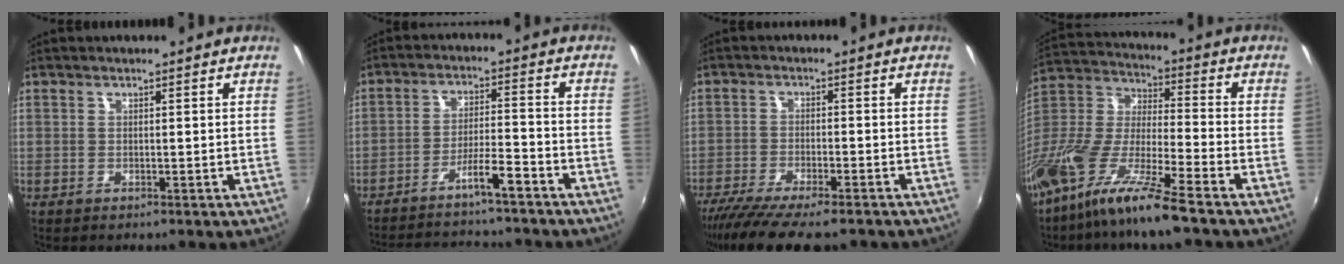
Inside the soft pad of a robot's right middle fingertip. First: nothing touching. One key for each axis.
{"total": 12.5, "fx": -11.2, "fy": 1.0, "fz": 5.4, "tx": -0.116, "ty": 0.014, "tz": -0.177}
{"total": 12.8, "fx": -10.4, "fy": 2.4, "fz": 7.1, "tx": -0.152, "ty": -0.047, "tz": -0.173}
{"total": 18.6, "fx": -12.8, "fy": 2.1, "fz": 13.4, "tx": -0.263, "ty": -0.026, "tz": -0.250}